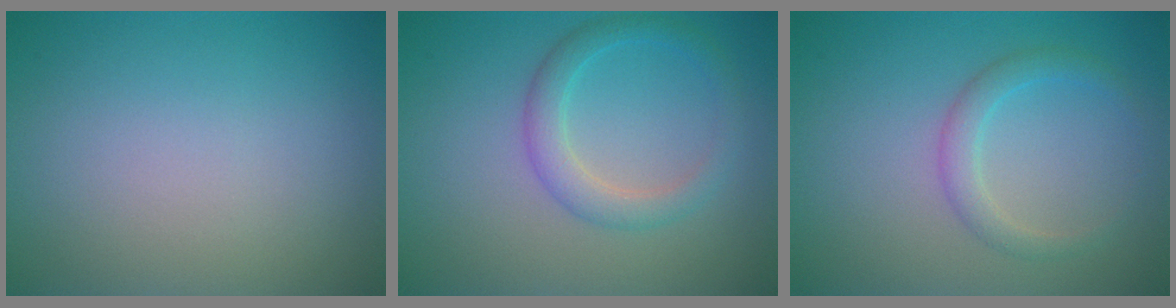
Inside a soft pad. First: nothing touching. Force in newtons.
{"total": 2.7, "press": 2.7, "slide": 0.1}
{"total": 2.0, "press": 2.0, "slide": 0.1}